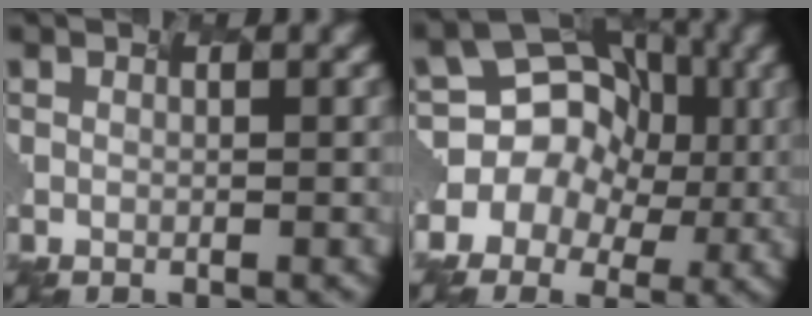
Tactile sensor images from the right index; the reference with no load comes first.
{"total": 10.2, "force": [-1.0, 9.3, 4.1], "torque": [-0.086, 0.041, -0.042]}